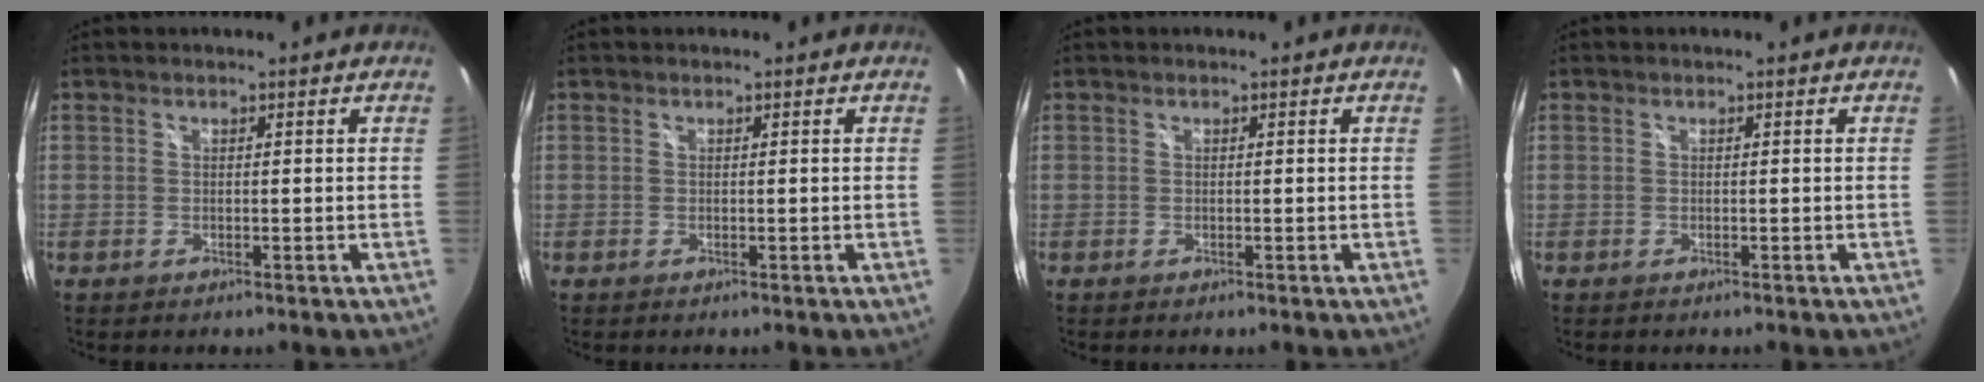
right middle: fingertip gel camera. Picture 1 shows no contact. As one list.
[{"total": 0.0}, {"total": 0.0}, {"total": 0.9, "force": [0.8, -0.4, 0.1], "torque": [0.000, 0.009, 0.011]}]